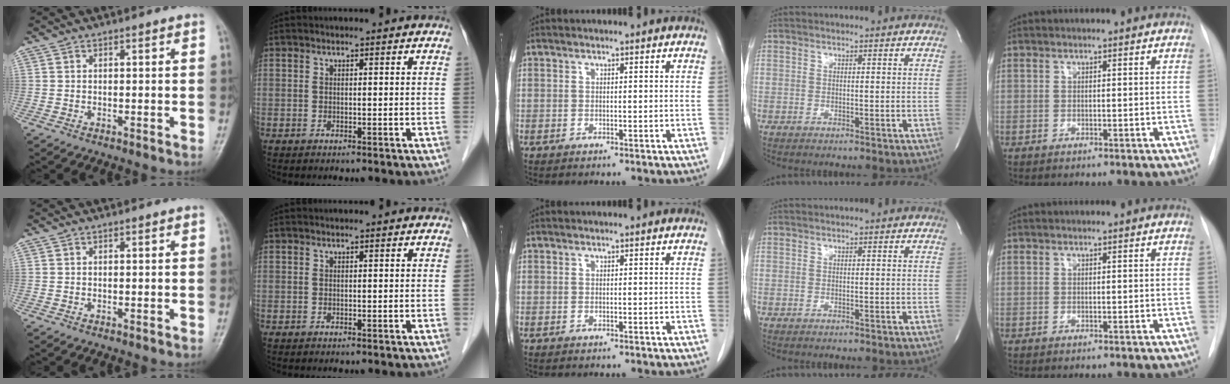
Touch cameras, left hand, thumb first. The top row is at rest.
{}